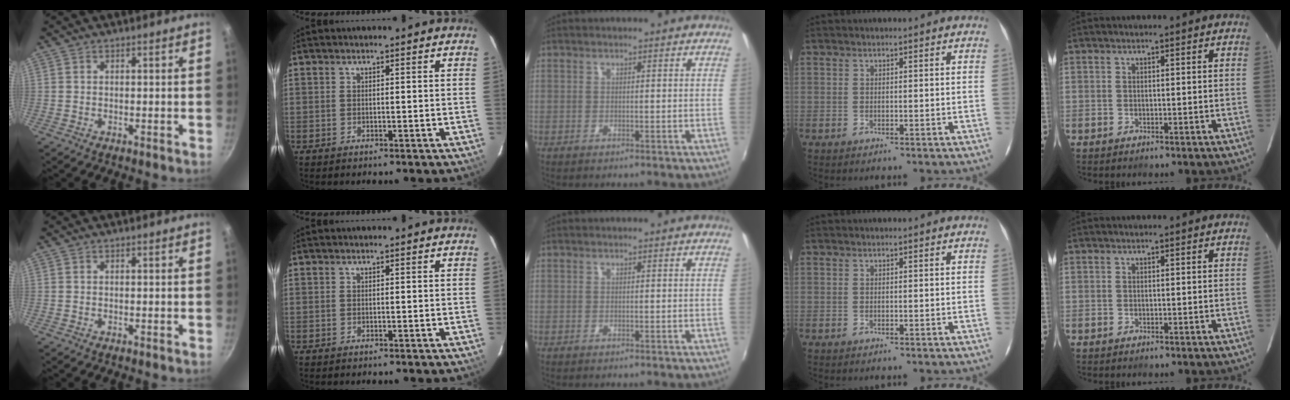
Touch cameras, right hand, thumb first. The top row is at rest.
{}